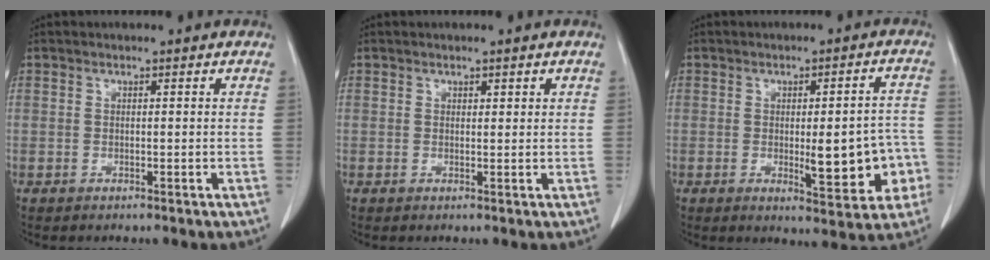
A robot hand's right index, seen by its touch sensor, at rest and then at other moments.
{"total": 0.8, "force": [0.5, 0.4, 0.5], "torque": [-0.004, -0.001, 0.007]}
{"total": 10.3, "force": [-2.2, 3.0, 9.6], "torque": [-0.113, 0.010, -0.019]}